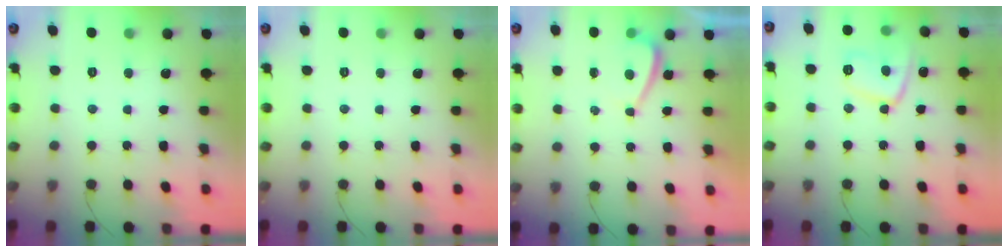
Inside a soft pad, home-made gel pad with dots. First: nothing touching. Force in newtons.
{"total": 0.0}
{"total": 1.0, "press": 0.9, "slide": 0.5}
{"total": 11.1, "press": 11.1, "slide": 0.8}